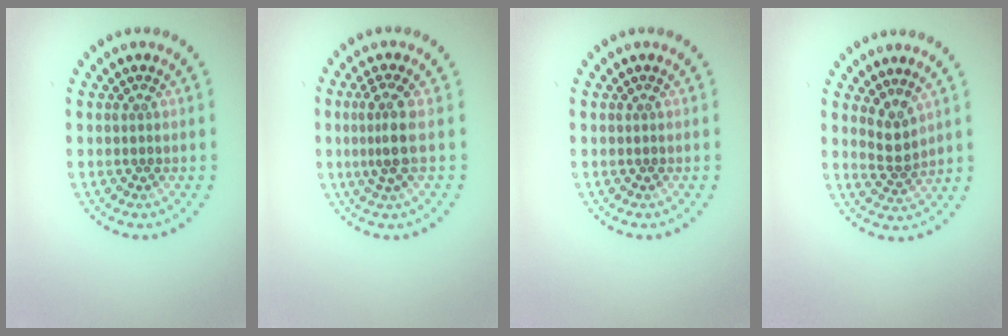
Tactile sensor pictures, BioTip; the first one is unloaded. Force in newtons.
{"total": 2.6, "press": 1.9, "slide": 1.7}
{"total": 0.0}
{"total": 2.1, "press": 1.6, "slide": 1.4}